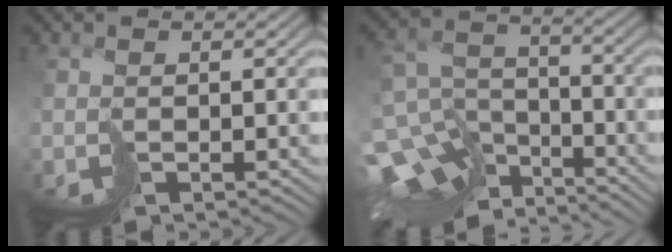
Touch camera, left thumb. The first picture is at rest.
{"total": 13.9, "force": [-9.5, 7.9, 6.4], "torque": [-0.169, -0.028, -0.125]}